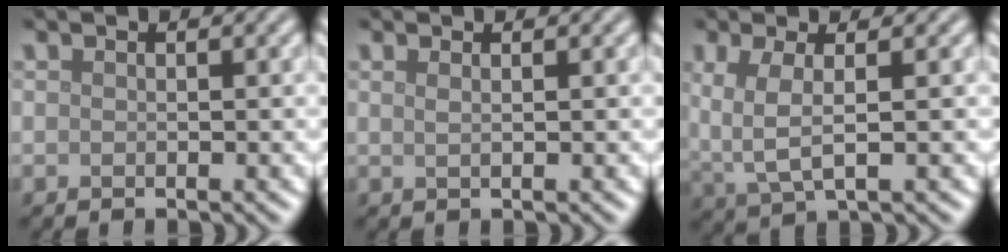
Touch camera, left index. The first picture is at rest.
{"total": 1.4, "force": [0.7, 0.7, 1.0], "torque": [-0.006, -0.002, -0.001]}
{"total": 3.4, "force": [0.6, 1.1, 3.1], "torque": [-0.074, -0.006, 0.013]}